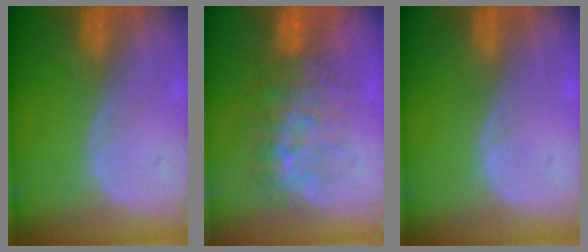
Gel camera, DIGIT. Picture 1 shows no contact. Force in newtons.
{"total": 8.1, "press": 7.9, "slide": 1.8}
{"total": 0.0}